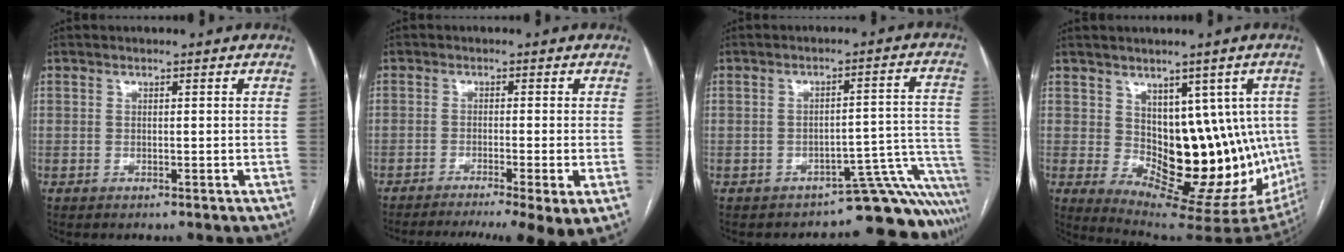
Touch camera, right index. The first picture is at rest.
{"total": 12.4, "force": [-9.0, 0.7, 8.6], "torque": [-0.112, -0.017, -0.132]}
{"total": 12.6, "force": [-12.3, 1.6, 2.0], "torque": [0.027, 0.058, -0.150]}
{"total": 15.1, "force": [0.4, 7.9, 12.8], "torque": [-0.155, 0.010, 0.030]}